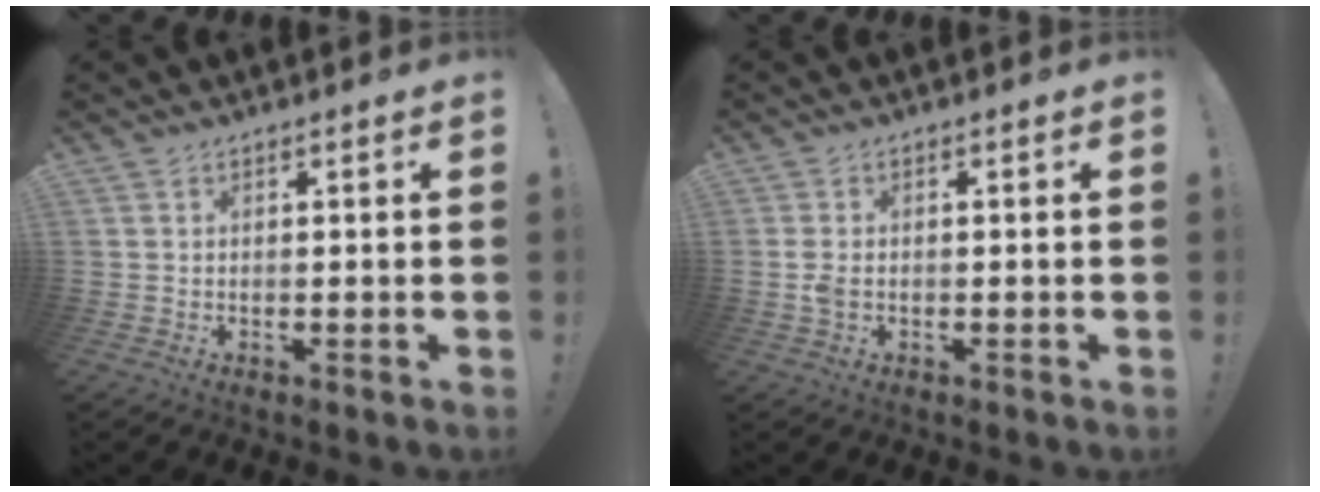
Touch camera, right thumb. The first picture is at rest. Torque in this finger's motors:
{"motor_torque": [-0.25, 0.31, 0.15, -0.28, 0.00]}